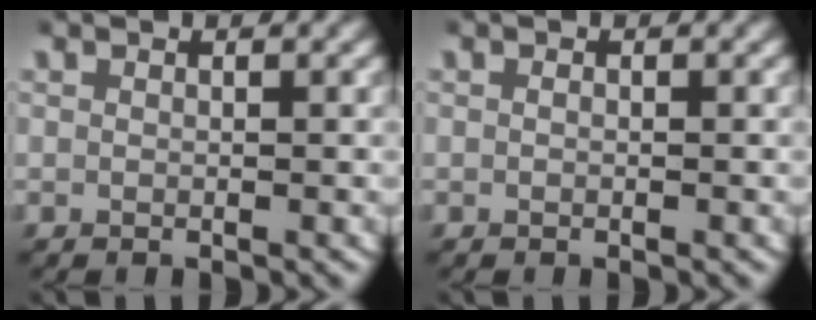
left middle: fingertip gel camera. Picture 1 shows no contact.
{"total": 0.0}